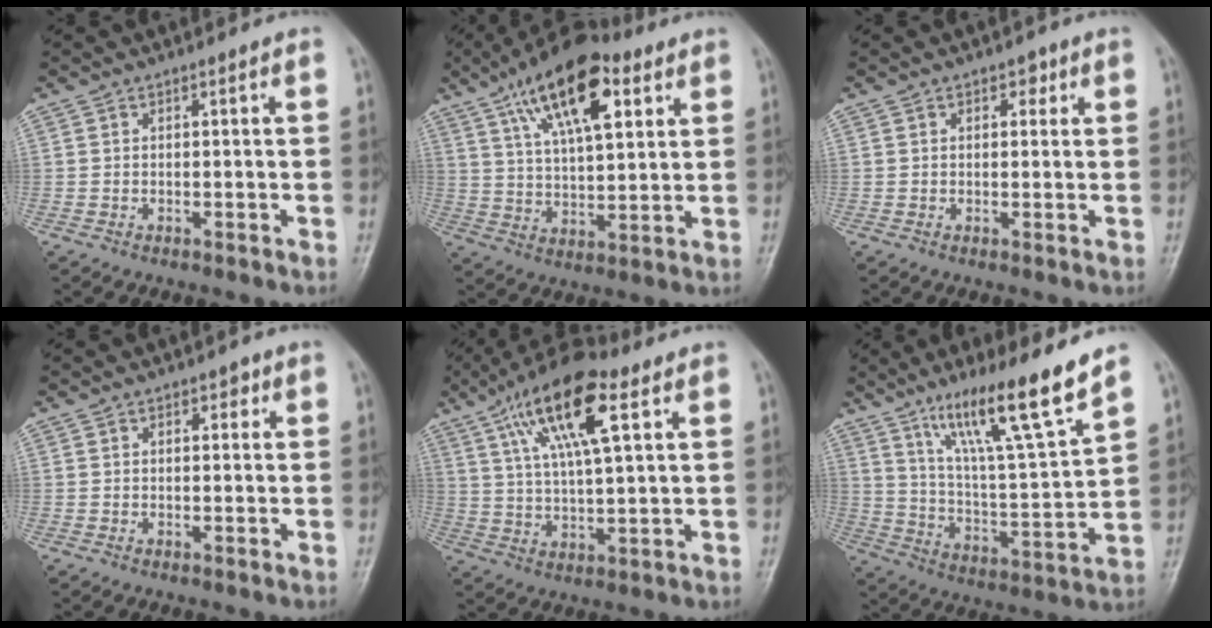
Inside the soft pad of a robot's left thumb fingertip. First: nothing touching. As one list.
[{"total": 17.4, "force": [8.4, 7.2, 13.4], "torque": [-0.196, -0.016, 0.141]}, {"total": 2.1, "force": [1.0, 1.4, 1.3], "torque": [0.001, 0.000, 0.008]}, {"total": 1.8, "force": [0.8, 1.2, 1.1], "torque": [-0.001, 0.001, 0.007]}, {"total": 15.9, "force": [7.4, 4.9, 13.2], "torque": [-0.227, -0.002, 0.128]}, {"total": 17.0, "force": [11.8, 1.2, 12.2], "torque": [-0.191, -0.065, 0.206]}]